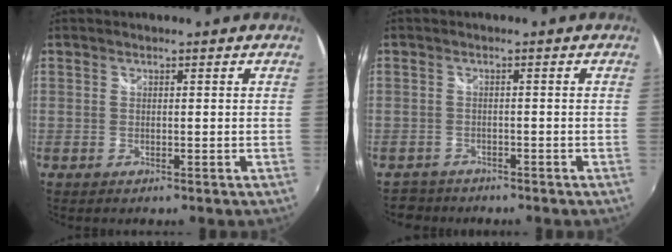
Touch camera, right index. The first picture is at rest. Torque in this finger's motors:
{"motor_torque": [0.01, -0.05, -0.08, -0.12]}